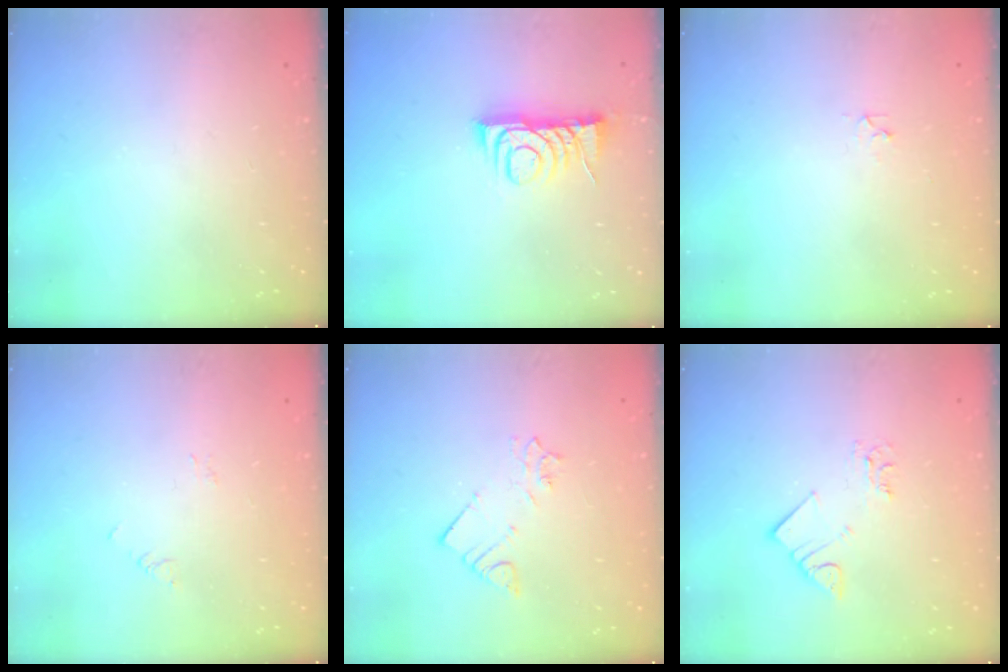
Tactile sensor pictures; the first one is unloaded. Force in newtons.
{"total": 8.1, "press": 8.1, "slide": 0.4}
{"total": 1.9, "press": 1.9, "slide": 0.2}
{"total": 2.9, "press": 2.9, "slide": 0.3}
{"total": 2.2, "press": 2.2, "slide": 0.1}
{"total": 3.4, "press": 3.4, "slide": 0.1}